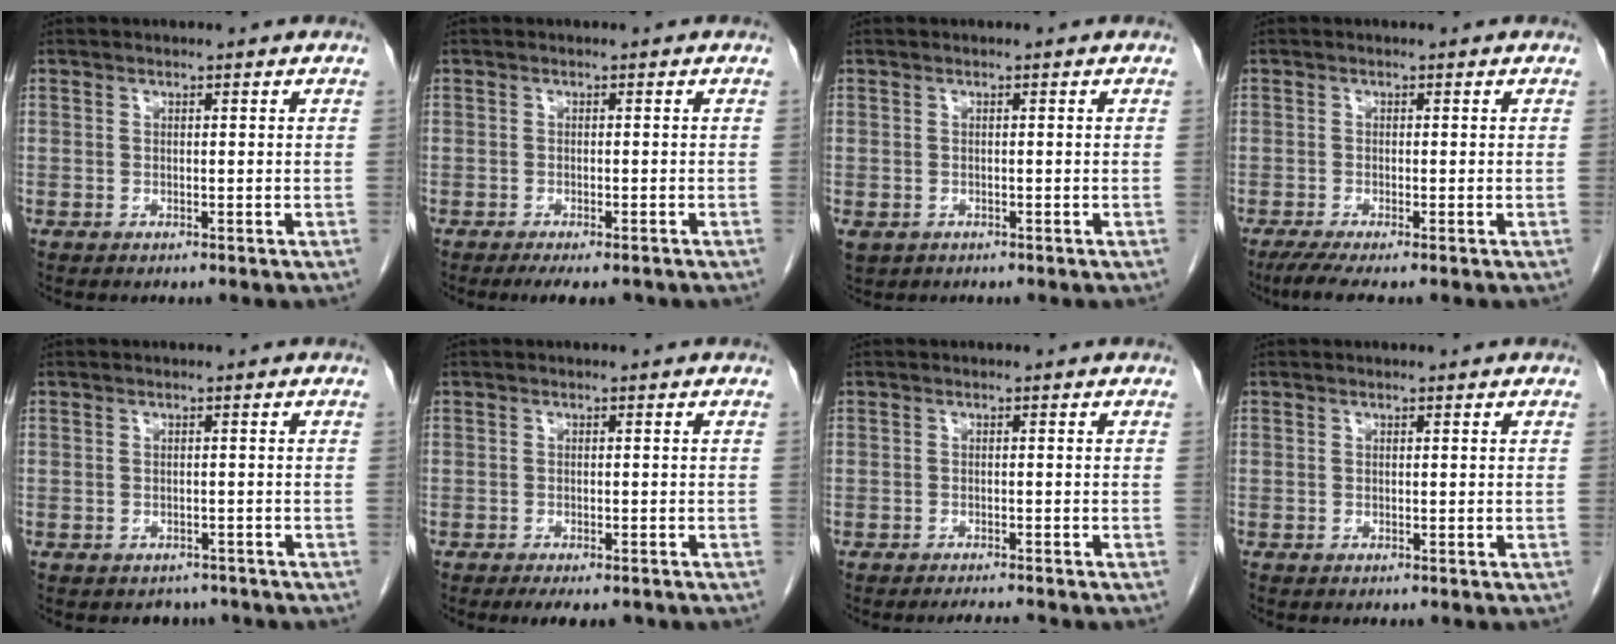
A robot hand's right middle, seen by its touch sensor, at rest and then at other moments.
{"total": 5.3, "force": [-4.2, 1.4, 3.0], "torque": [-0.037, -0.010, -0.059]}
{"total": 2.5, "force": [-1.3, 1.8, 1.2], "torque": [-0.025, -0.004, -0.014]}
{"total": 4.0, "force": [-2.7, 0.3, 2.9], "torque": [-0.053, -0.012, -0.048]}
{"total": 2.5, "force": [-2.2, 1.4, -0.1], "torque": [-0.004, 0.002, -0.029]}
{"total": 5.2, "force": [-4.1, 1.6, 2.8], "torque": [-0.034, -0.009, -0.056]}
{"total": 2.5, "force": [-2.4, -0.3, 0.7], "torque": [-0.015, -0.011, -0.033]}
{"total": 0.0}